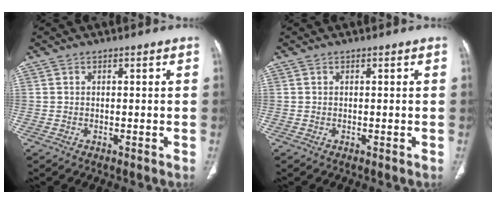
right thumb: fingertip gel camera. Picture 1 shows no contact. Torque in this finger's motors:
{"motor_torque": [0.00, 0.00, 0.00, 0.00, 0.00]}